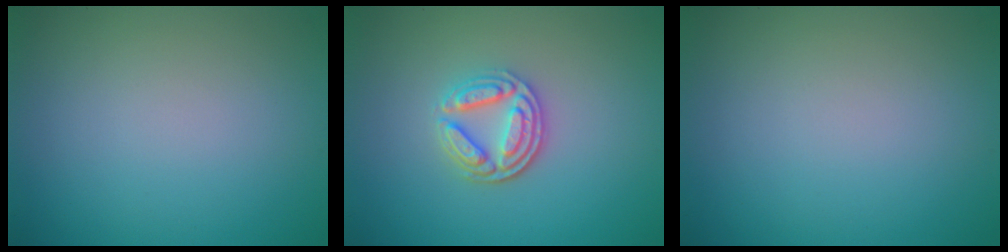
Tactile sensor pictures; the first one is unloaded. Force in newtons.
{"total": 3.6, "press": 3.1, "slide": 1.8}
{"total": 0.0}